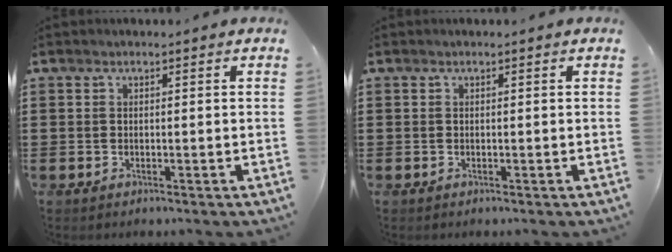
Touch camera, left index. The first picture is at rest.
{"total": 0.0}